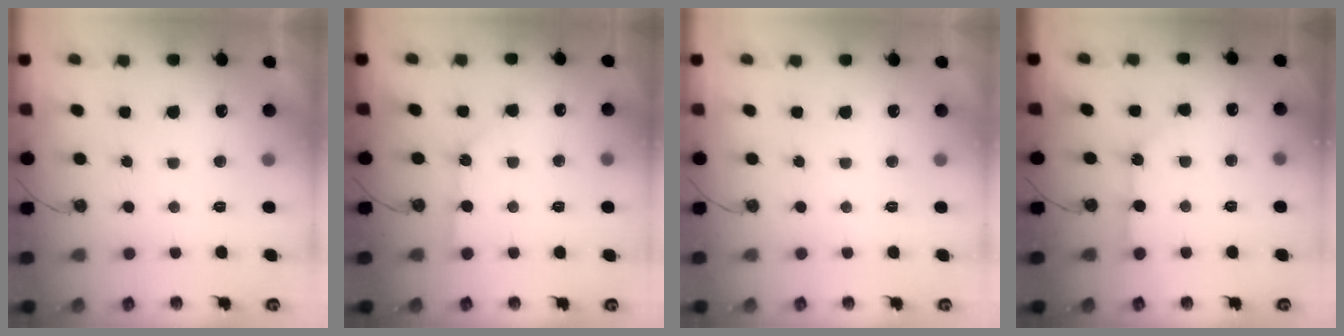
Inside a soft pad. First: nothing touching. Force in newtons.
{"total": 2.0, "press": 2.0, "slide": 0.2}
{"total": 0.0}
{"total": 3.0, "press": 3.0, "slide": 0.2}